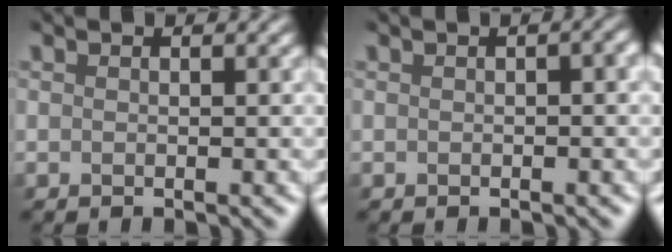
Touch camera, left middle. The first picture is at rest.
{"total": 2.6, "force": [-0.2, 1.4, 2.2], "torque": [-0.016, 0.012, -0.009]}